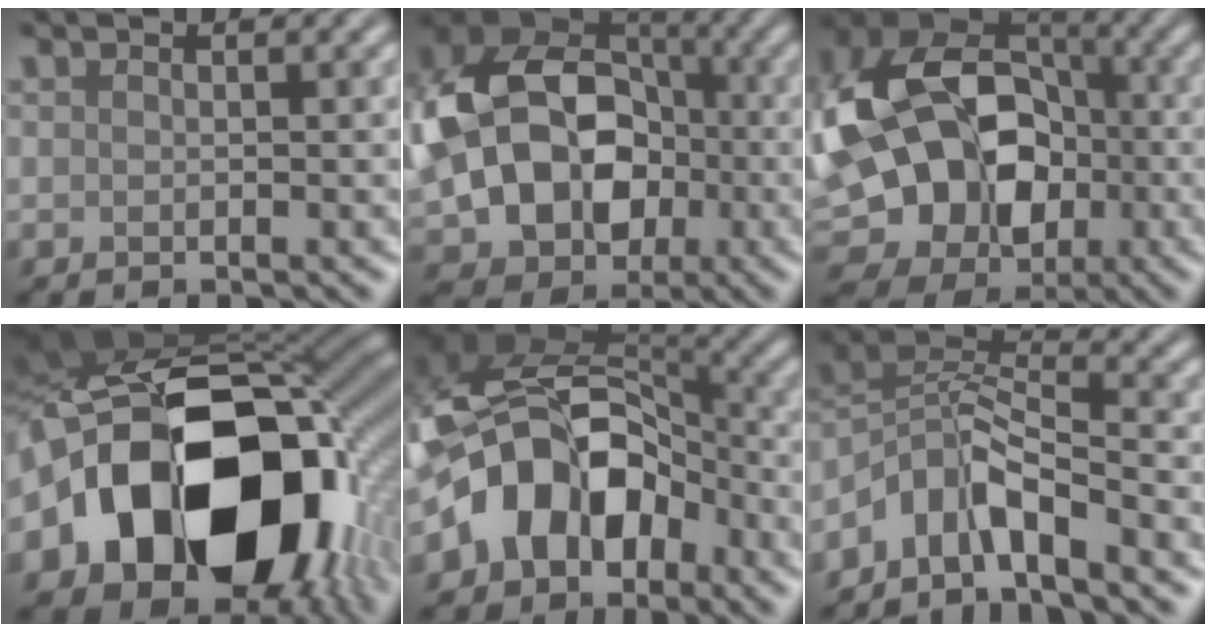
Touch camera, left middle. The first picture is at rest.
{"total": 16.4, "force": [-0.7, 12.7, 10.3], "torque": [-0.196, -0.011, -0.001]}
{"total": 19.5, "force": [-2.0, 15.8, 11.2], "torque": [-0.206, 0.009, -0.048]}
{"total": 19.7, "force": [-3.6, 14.2, 13.2], "torque": [-0.244, -0.035, -0.032]}
{"total": 10.7, "force": [-3.3, 7.9, 6.4], "torque": [-0.108, 0.017, -0.073]}
{"total": 5.2, "force": [-3.5, 1.6, 3.4], "torque": [-0.063, 0.006, -0.081]}